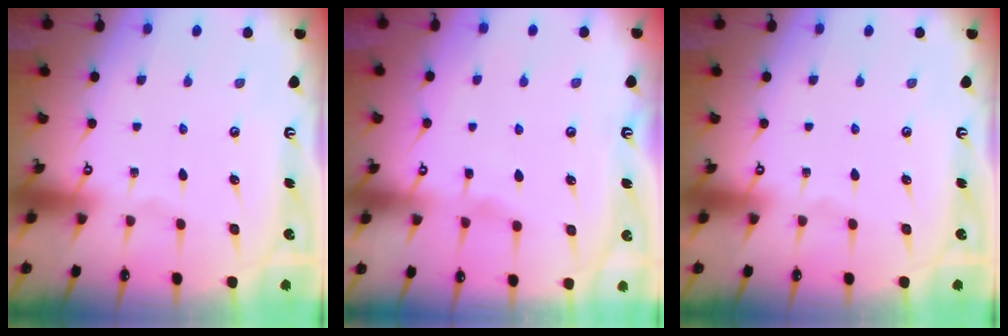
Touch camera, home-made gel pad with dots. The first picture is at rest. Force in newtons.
{"total": 2.8, "press": 2.8, "slide": 0.3}
{"total": 0.0}